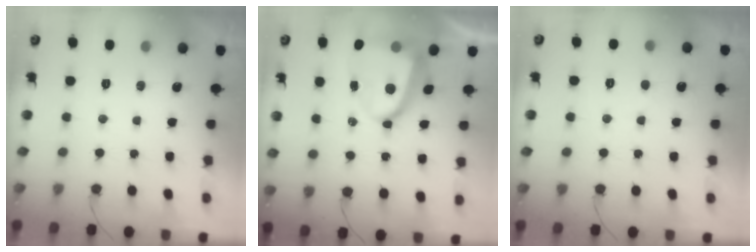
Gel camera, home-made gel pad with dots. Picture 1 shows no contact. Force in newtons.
{"total": 13.5, "press": 13.4, "slide": 1.8}
{"total": 2.8, "press": 2.8, "slide": 0.3}